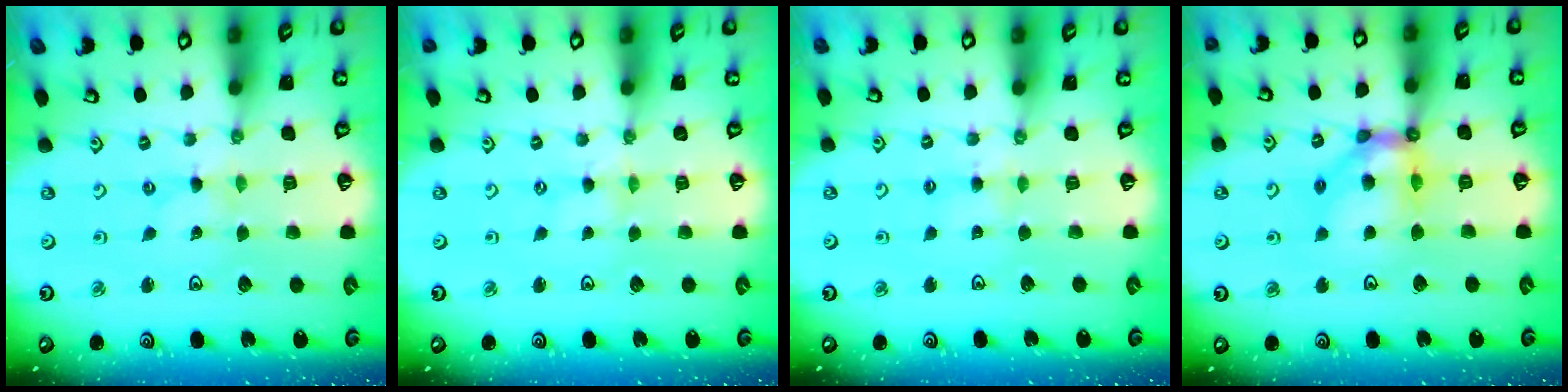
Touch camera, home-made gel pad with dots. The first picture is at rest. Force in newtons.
{"total": 0.0}
{"total": 4.1, "press": 4.1, "slide": 0.7}
{"total": 13.2, "press": 13.1, "slide": 1.5}